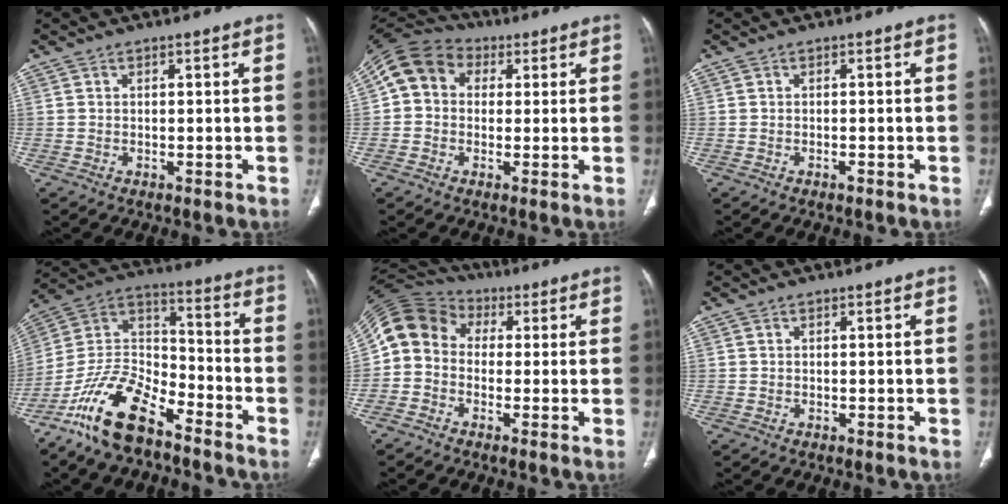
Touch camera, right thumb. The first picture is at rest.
{"total": 9.7, "force": [1.6, 8.3, 4.8], "torque": [-0.077, 0.029, 0.013]}
{"total": 0.8, "force": [-0.5, 0.2, 0.5], "torque": [-0.011, 0.004, -0.007]}
{"total": 15.7, "force": [-11.1, 6.2, 9.1], "torque": [-0.158, 0.076, -0.214]}
{"total": 10.2, "force": [0.0, 8.7, 5.3], "torque": [-0.097, 0.036, -0.021]}
{"total": 0.0}